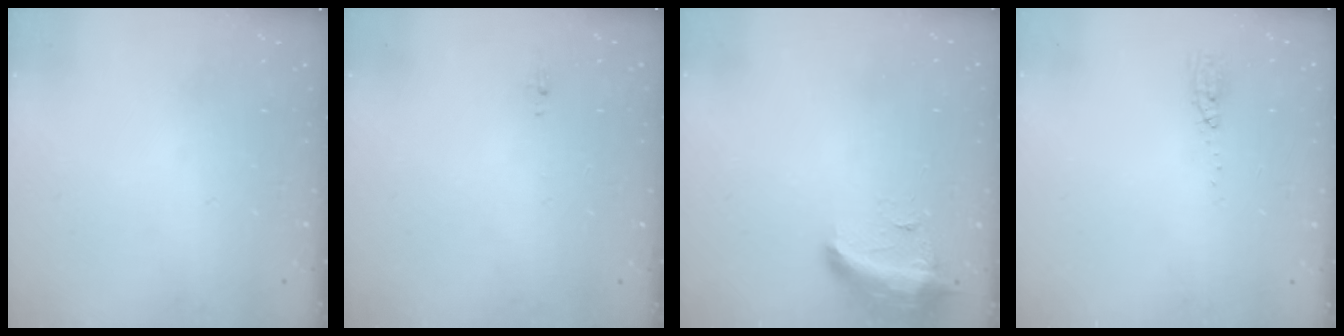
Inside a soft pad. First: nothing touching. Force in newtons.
{"total": 5.0, "press": 4.7, "slide": 1.8}
{"total": 15.9, "press": 11.4, "slide": 11.1}
{"total": 3.7, "press": 3.4, "slide": 1.4}